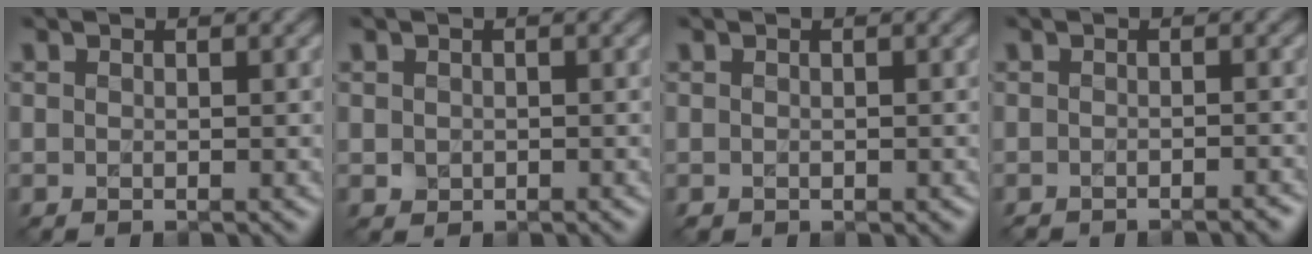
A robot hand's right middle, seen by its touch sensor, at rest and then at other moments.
{"total": 0.9, "force": [0.0, 0.8, 0.2], "torque": [-0.001, -0.003, 0.000]}
{"total": 0.5, "force": [-0.3, 0.4, 0.2], "torque": [-0.002, -0.005, -0.004]}
{"total": 2.0, "force": [-2.0, 0.2, 0.4], "torque": [0.002, -0.001, -0.022]}